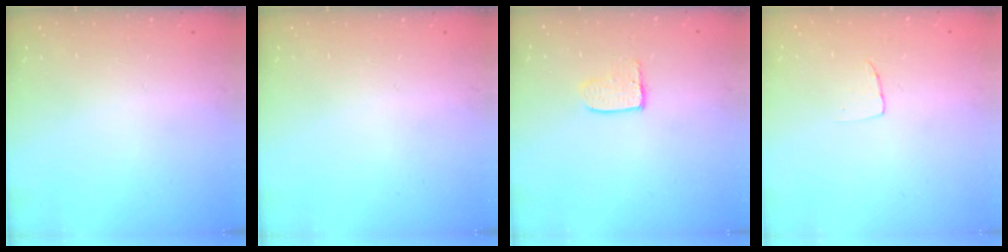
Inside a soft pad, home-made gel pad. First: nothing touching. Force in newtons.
{"total": 0.0}
{"total": 3.4, "press": 3.4, "slide": 0.3}
{"total": 2.9, "press": 2.9, "slide": 0.1}